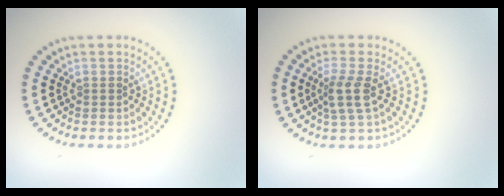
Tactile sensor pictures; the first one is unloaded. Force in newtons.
{"total": 2.5, "press": 2.0, "slide": 1.5}